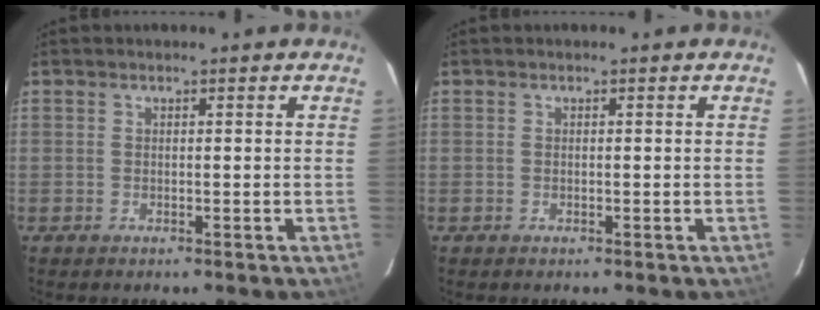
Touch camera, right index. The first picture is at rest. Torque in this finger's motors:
{"motor_torque": [0.08, 0.05, 0.04, 0.01]}